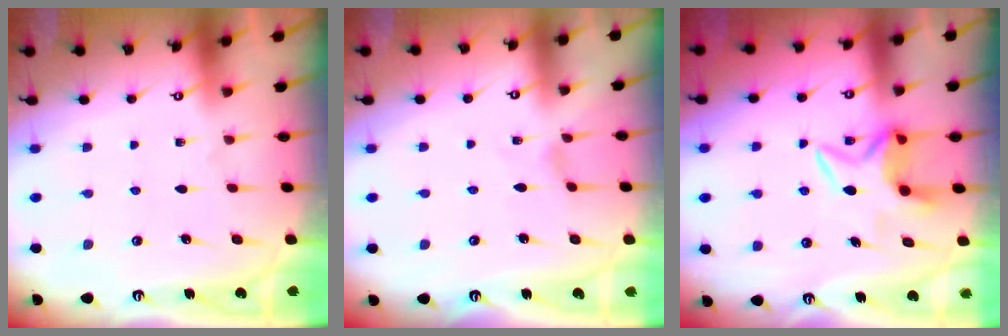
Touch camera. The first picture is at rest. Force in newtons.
{"total": 0.0}
{"total": 5.7, "press": 5.7, "slide": 0.4}